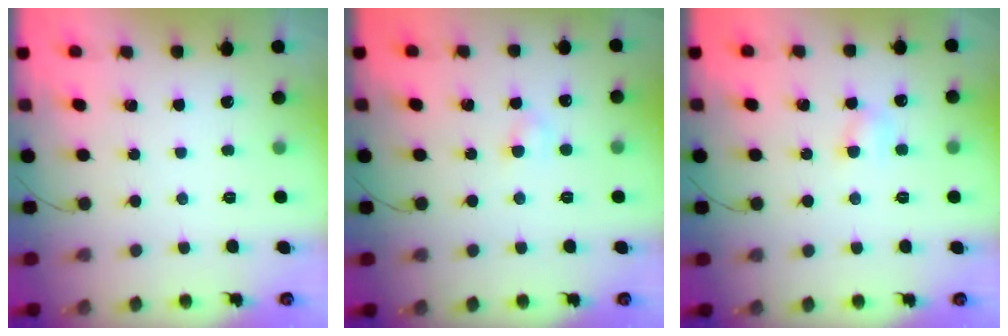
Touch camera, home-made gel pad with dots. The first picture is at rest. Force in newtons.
{"total": 2.5, "press": 2.4, "slide": 0.9}
{"total": 4.7, "press": 4.5, "slide": 1.2}